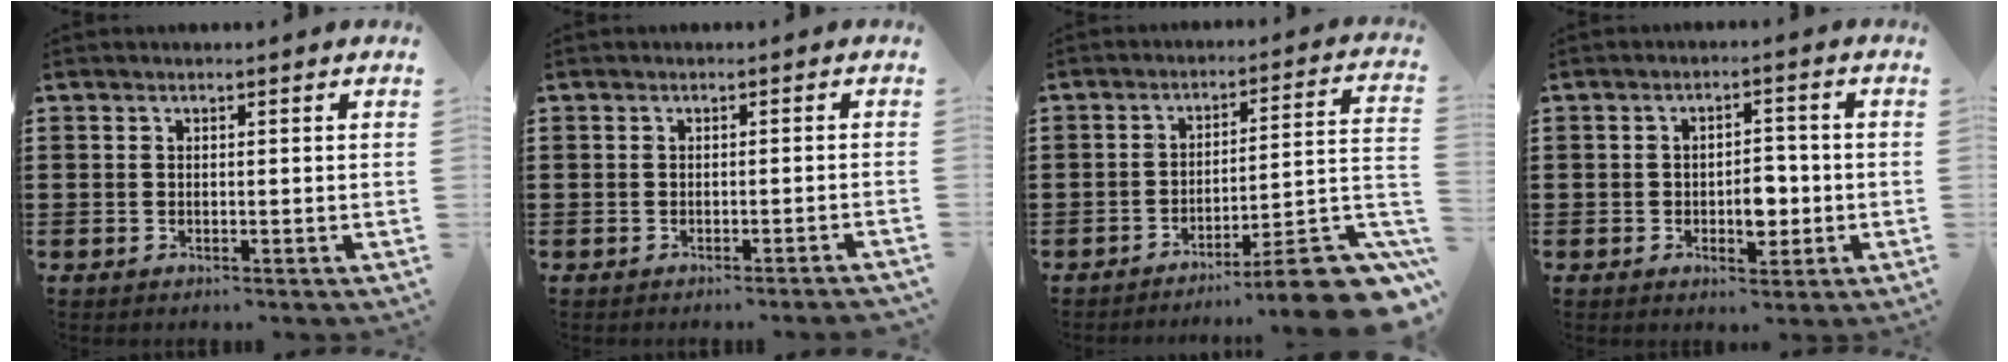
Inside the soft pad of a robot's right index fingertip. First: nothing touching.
{"total": 1.0, "force": [-0.8, -0.3, 0.6], "torque": [-0.010, -0.002, -0.016]}
{"total": 9.6, "force": [-7.3, 0.5, 6.2], "torque": [-0.087, 0.006, -0.136]}
{"total": 4.7, "force": [-1.2, 2.7, 3.7], "torque": [-0.059, 0.004, -0.023]}